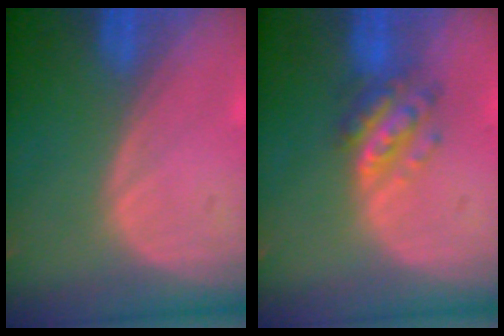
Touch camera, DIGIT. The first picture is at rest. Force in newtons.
{"total": 5.9, "press": 5.2, "slide": 2.8}